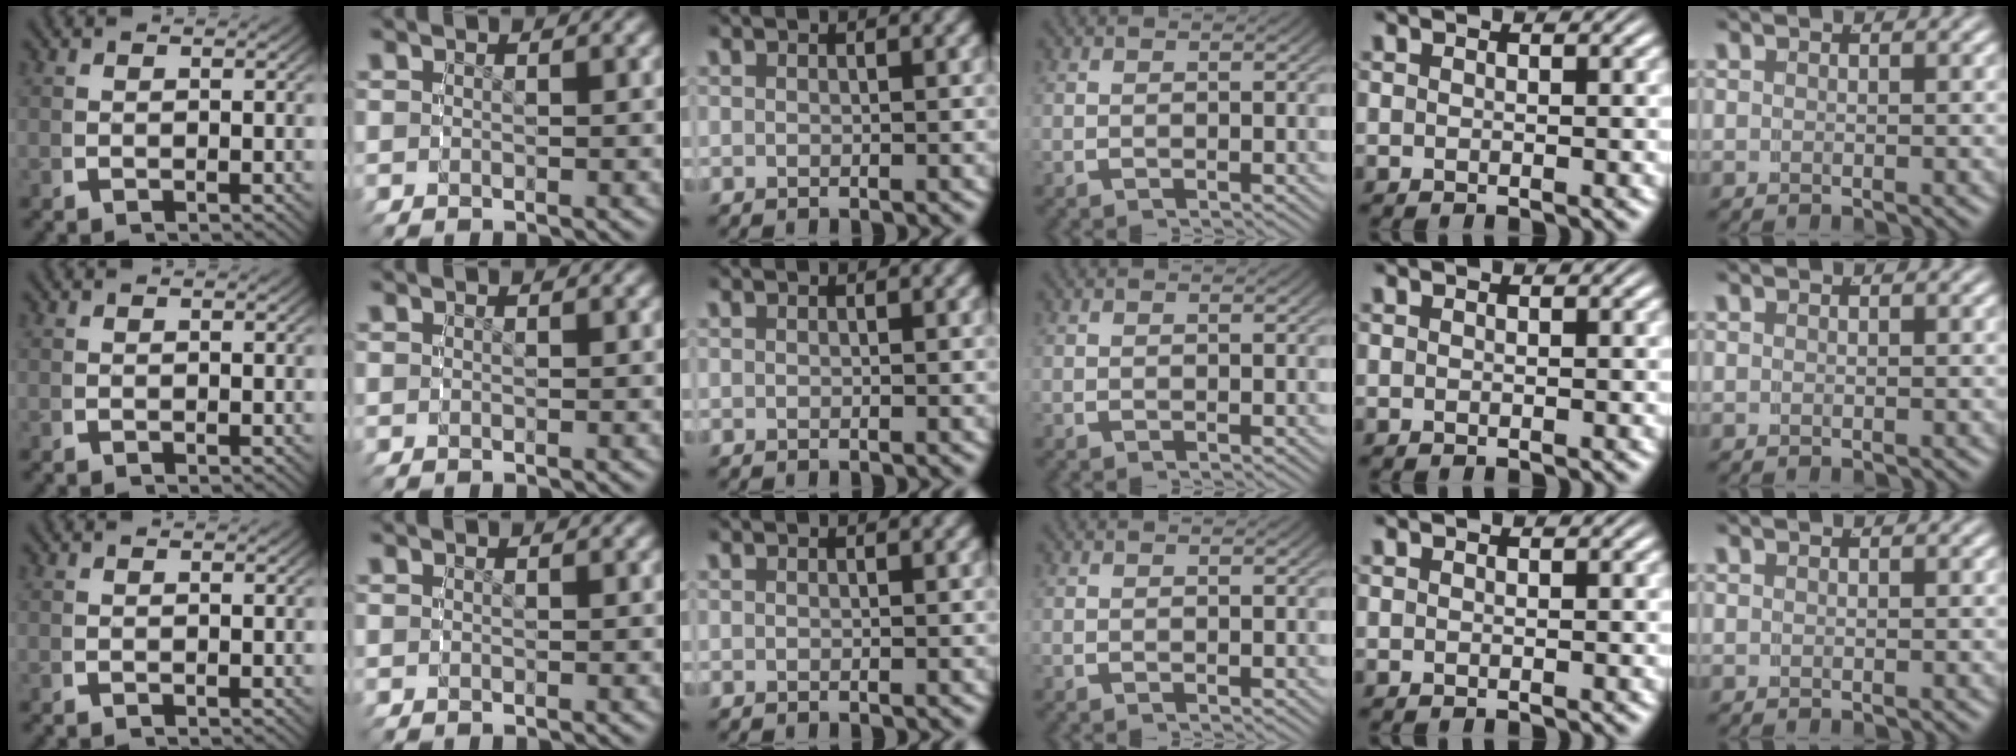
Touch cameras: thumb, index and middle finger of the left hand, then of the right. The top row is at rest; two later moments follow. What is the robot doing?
{"motion": "reach", "object": "pen bag"}